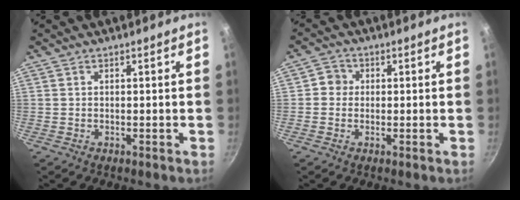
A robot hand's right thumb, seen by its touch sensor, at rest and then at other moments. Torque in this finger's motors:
{"motor_torque": [0.26, 0.54, 0.32, 0.13, -0.02]}